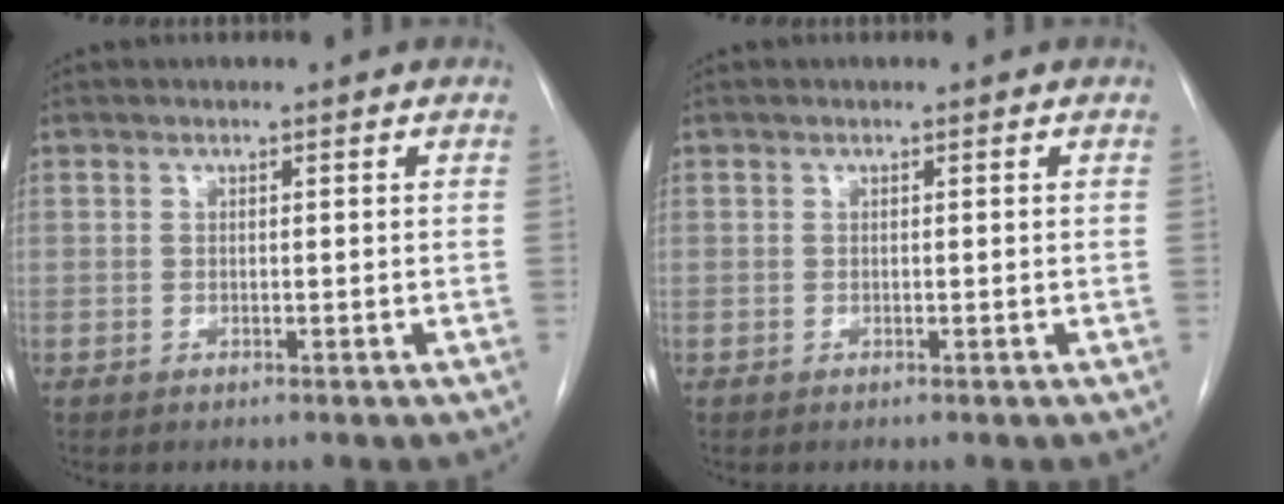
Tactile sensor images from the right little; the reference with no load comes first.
{"total": 0.0}